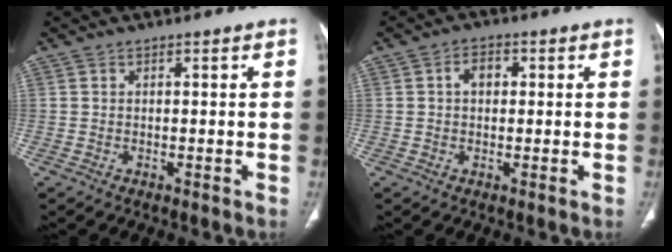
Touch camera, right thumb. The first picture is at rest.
{"total": 3.0, "force": [0.4, 2.1, 2.1], "torque": [-0.028, 0.011, 0.003]}